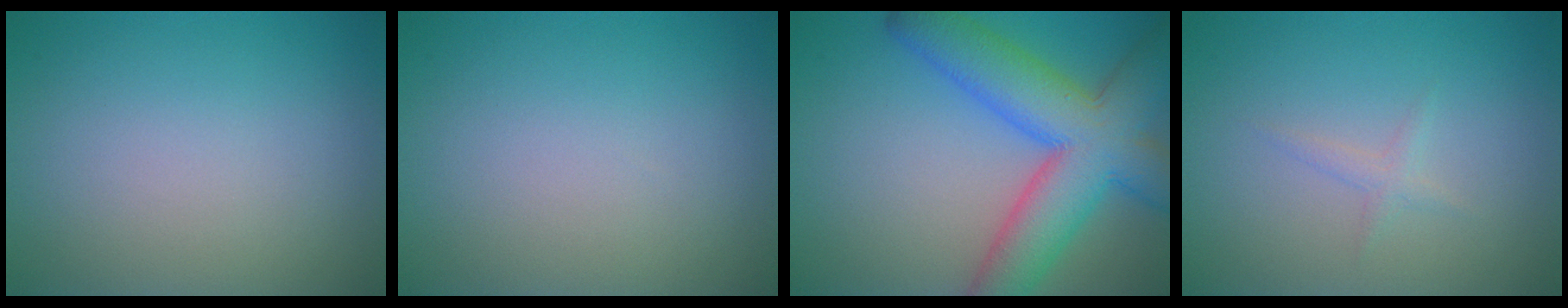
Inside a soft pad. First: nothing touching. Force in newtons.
{"total": 0.0}
{"total": 10.2, "press": 10.2, "slide": 0.6}
{"total": 0.5, "press": 0.5, "slide": 0.0}